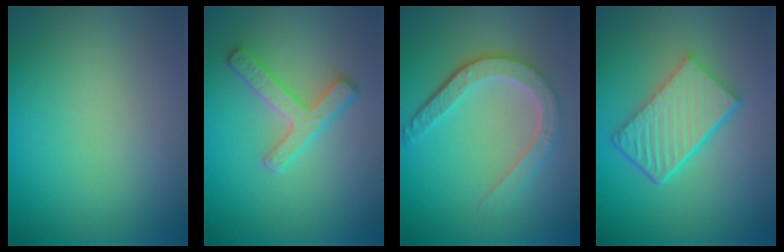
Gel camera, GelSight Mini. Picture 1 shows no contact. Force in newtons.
{"total": 3.1, "press": 2.9, "slide": 1.1}
{"total": 4.7, "press": 3.6, "slide": 3.0}
{"total": 6.1, "press": 4.4, "slide": 4.2}